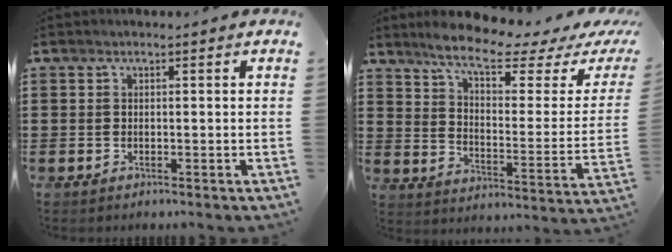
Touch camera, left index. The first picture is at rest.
{"total": 8.7, "force": [6.8, 1.2, 5.2], "torque": [-0.115, -0.041, 0.112]}